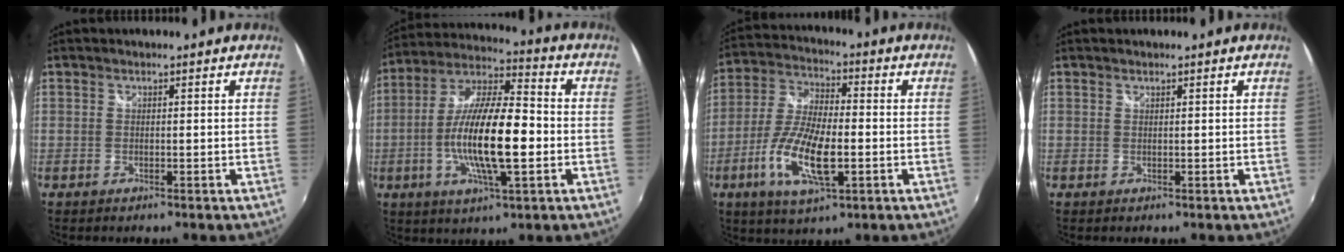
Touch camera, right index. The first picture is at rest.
{"total": 17.0, "force": [-3.2, 4.3, 16.2], "torque": [-0.309, -0.003, -0.065]}
{"total": 13.2, "force": [-4.3, 4.6, 11.6], "torque": [-0.245, -0.011, -0.082]}
{"total": 0.0}